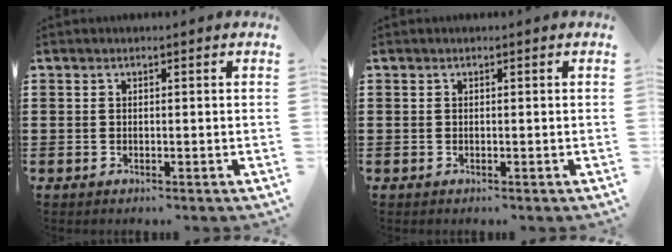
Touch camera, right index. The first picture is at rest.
{"total": 0.0}